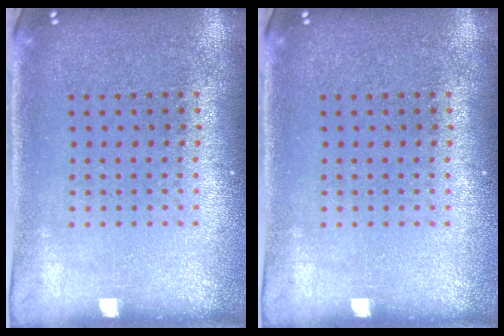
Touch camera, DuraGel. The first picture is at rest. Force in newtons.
{"total": 0.0}